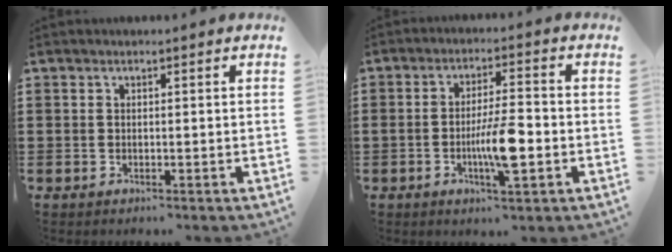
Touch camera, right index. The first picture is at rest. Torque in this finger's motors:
{"motor_torque": [1.96, 0.17, 0.49, 0.21]}